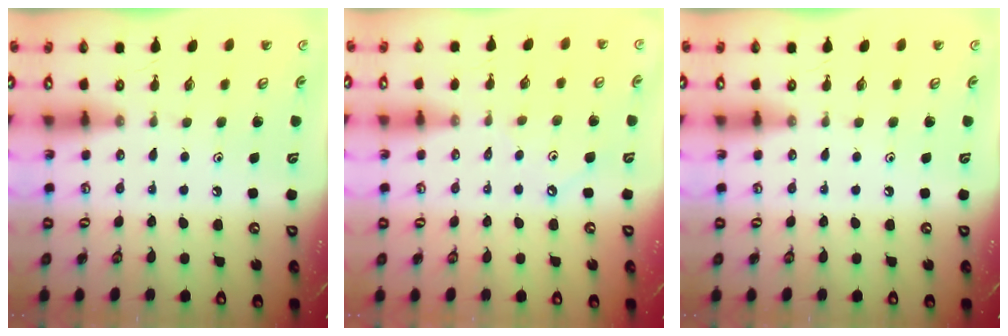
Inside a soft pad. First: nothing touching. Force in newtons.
{"total": 2.8, "press": 2.8, "slide": 0.5}
{"total": 0.0}